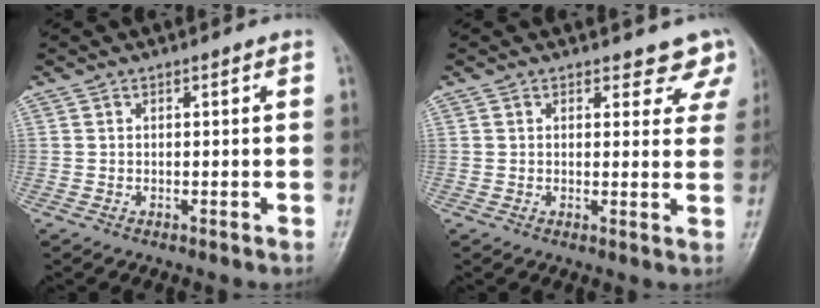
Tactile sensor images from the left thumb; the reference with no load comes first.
{"total": 5.2, "force": [4.4, 2.8, 0.8], "torque": [0.031, -0.022, 0.032]}